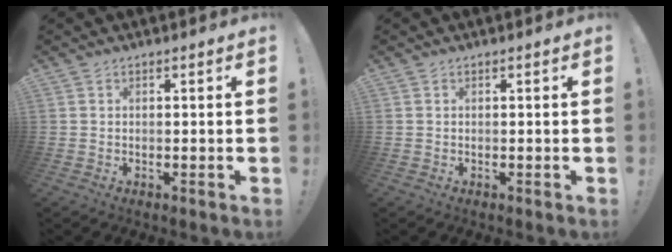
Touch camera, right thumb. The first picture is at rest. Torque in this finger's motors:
{"motor_torque": [0.00, 0.00, 0.00, 0.00, 0.00]}